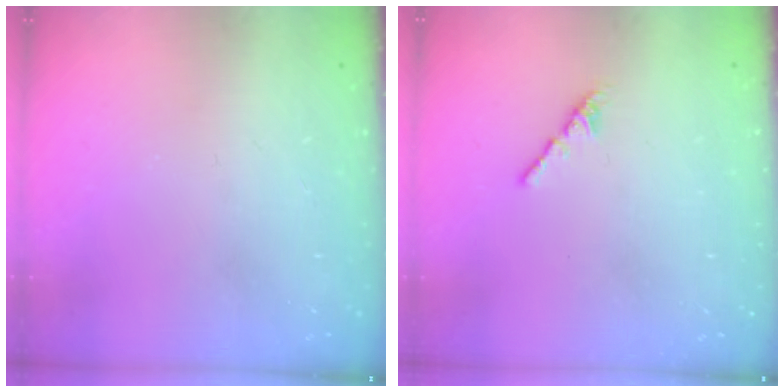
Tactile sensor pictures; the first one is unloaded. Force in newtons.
{"total": 2.4, "press": 2.3, "slide": 0.8}